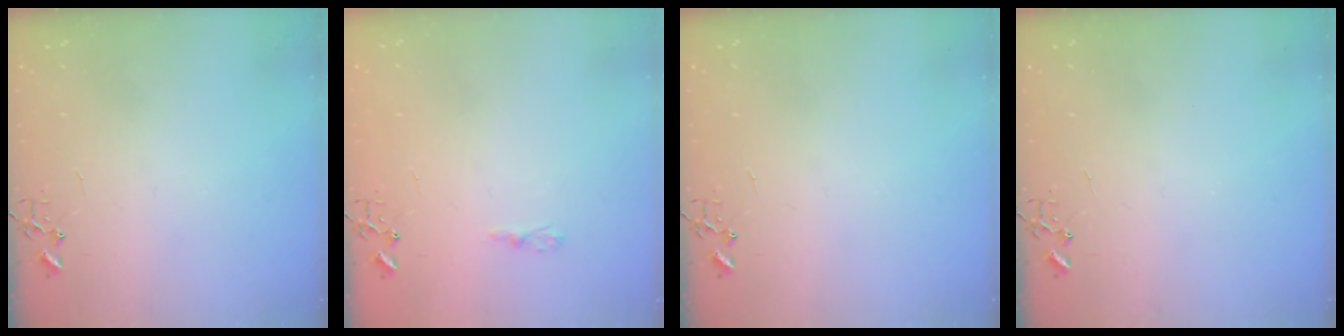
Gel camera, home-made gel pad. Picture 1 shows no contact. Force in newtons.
{"total": 3.6, "press": 3.6, "slide": 0.4}
{"total": 0.0}
{"total": 0.0}